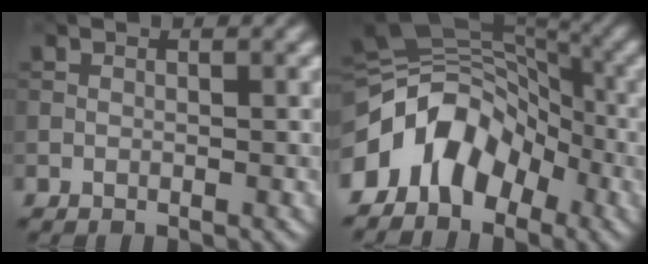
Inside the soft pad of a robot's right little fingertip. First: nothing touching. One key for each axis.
{"total": 9.0, "fx": -4.4, "fy": 6.0, "fz": 5.1, "tx": -0.074, "ty": 0.014, "tz": -0.096}